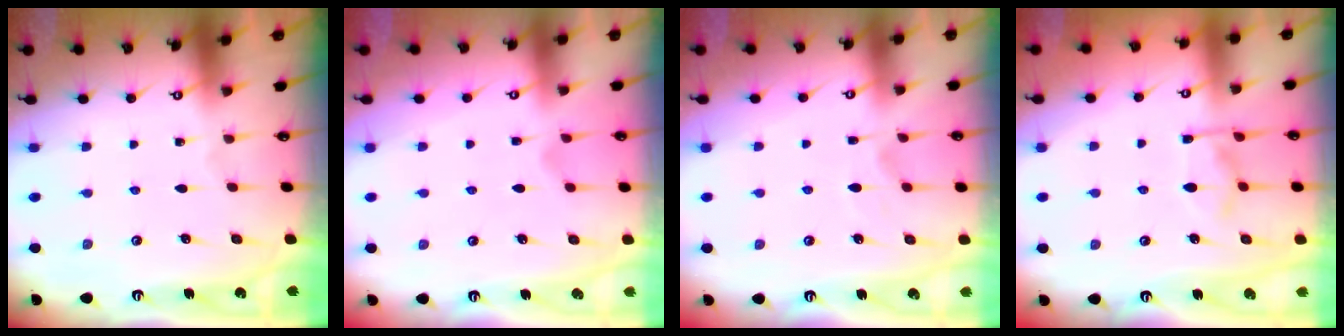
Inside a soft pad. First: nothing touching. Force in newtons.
{"total": 1.2, "press": 0.3, "slide": 1.1}
{"total": 3.2, "press": 3.0, "slide": 1.3}
{"total": 6.9, "press": 6.8, "slide": 1.3}